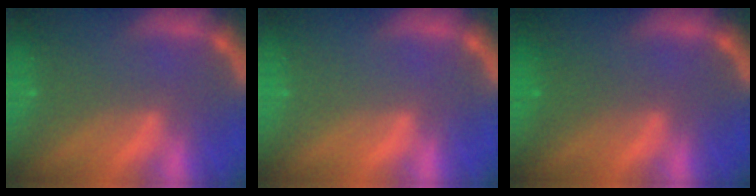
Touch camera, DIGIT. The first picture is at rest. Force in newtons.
{"total": 0.0}
{"total": 1.4}